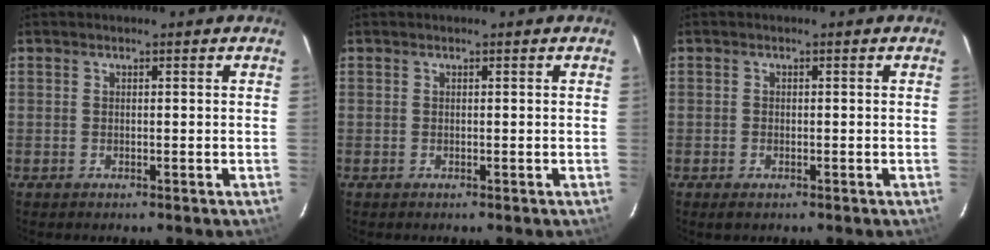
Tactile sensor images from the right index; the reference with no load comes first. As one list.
[{"total": 0.0}, {"total": 1.3, "force": [-0.8, 0.7, 0.6], "torque": [-0.013, -0.004, -0.017]}]